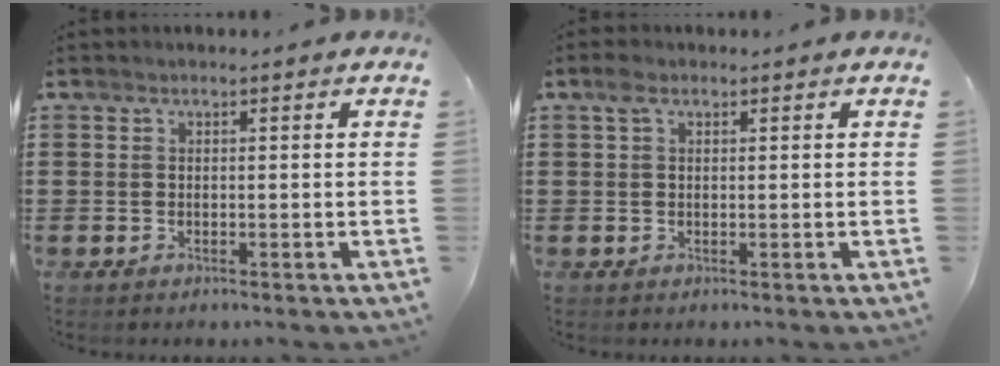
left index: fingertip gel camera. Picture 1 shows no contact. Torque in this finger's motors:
{"motor_torque": [0.58, -0.35, 0.22, 0.05]}